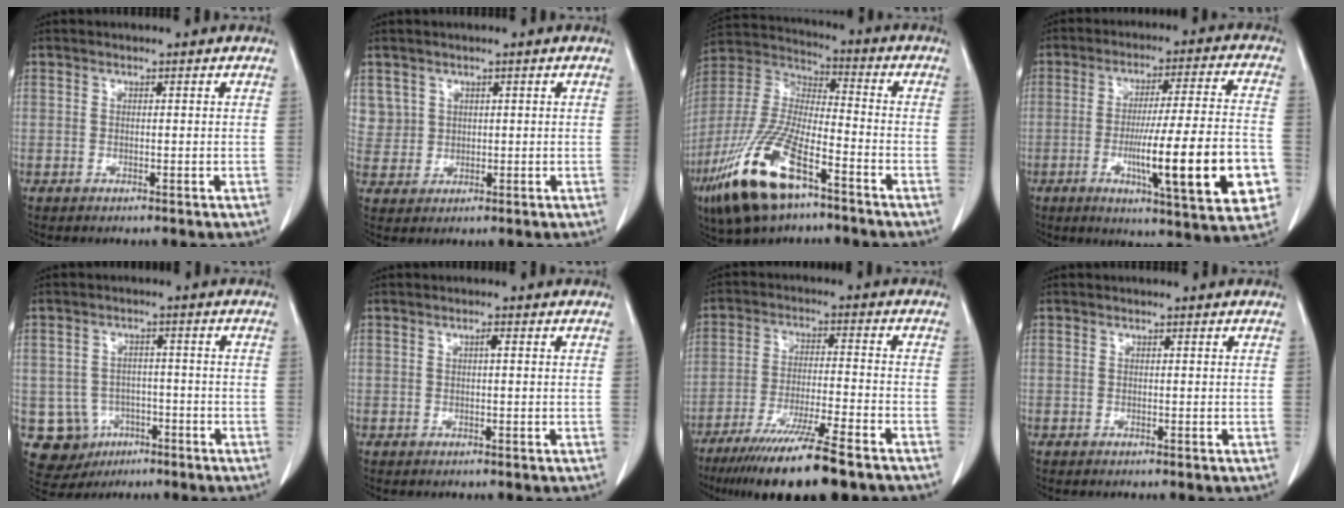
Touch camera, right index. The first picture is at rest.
{"total": 4.1, "force": [1.9, 3.6, -0.1], "torque": [0.015, 0.004, 0.039]}
{"total": 18.0, "force": [-10.3, 5.2, 13.8], "torque": [-0.314, -0.032, -0.195]}
{"total": 19.4, "force": [-5.3, 1.6, 18.6], "torque": [-0.241, -0.006, -0.069]}
{"total": 8.2, "force": [-3.0, 7.5, 1.4], "torque": [-0.038, 0.011, -0.034]}
{"total": 0.7, "force": [0.1, 0.1, 0.7], "torque": [-0.013, 0.001, 0.001]}
{"total": 15.4, "force": [-11.4, 0.8, 10.3], "torque": [-0.171, -0.043, -0.189]}
{"total": 0.0}